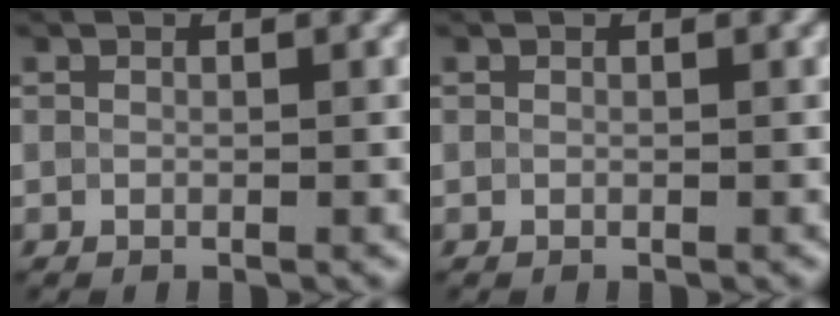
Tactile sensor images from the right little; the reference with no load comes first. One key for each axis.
{"total": 0.0}